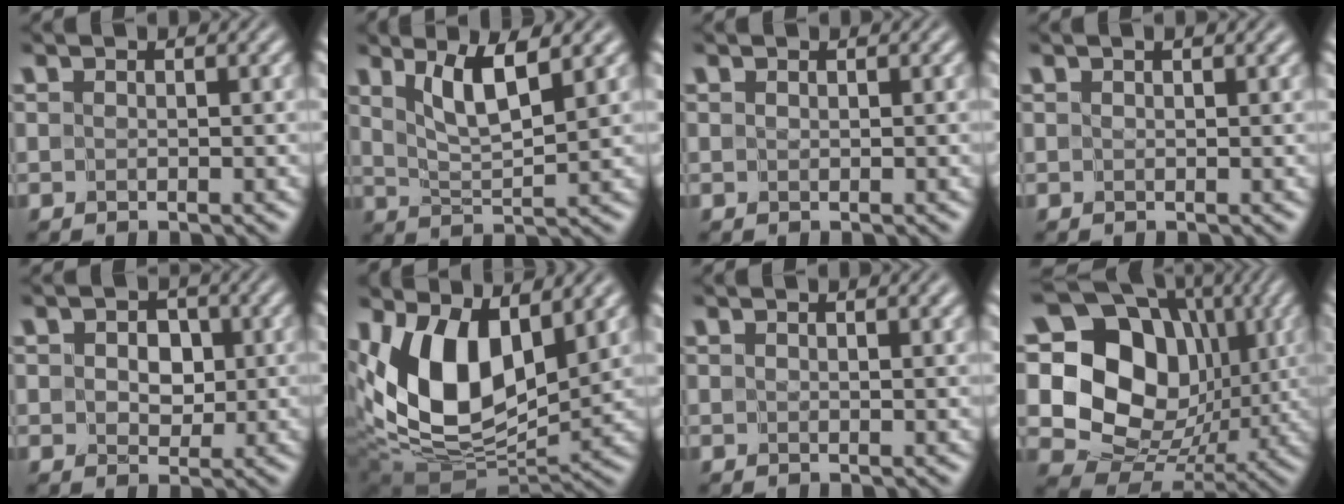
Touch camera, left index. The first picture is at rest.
{"total": 4.3, "force": [2.4, 0.8, 3.4], "torque": [-0.063, -0.008, 0.045]}
{"total": 0.0}
{"total": 1.7, "force": [1.0, 0.5, 1.2], "torque": [-0.011, 0.000, 0.008]}
{"total": 3.0, "force": [0.5, 2.2, 2.0], "torque": [-0.030, 0.004, 0.002]}
{"total": 12.2, "force": [3.8, 6.5, 9.5], "torque": [-0.180, -0.012, 0.068]}
{"total": 3.4, "force": [1.9, 1.2, 2.6], "torque": [-0.021, 0.008, 0.007]}
{"total": 15.7, "force": [3.3, 12.7, 8.7], "torque": [-0.140, 0.018, 0.055]}